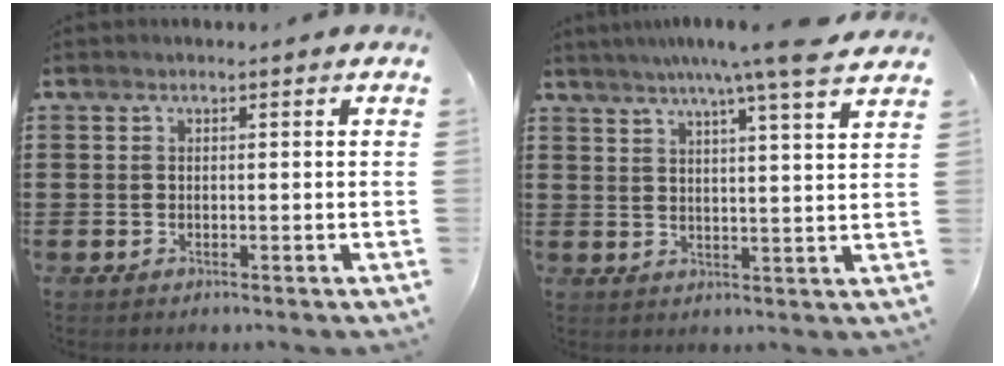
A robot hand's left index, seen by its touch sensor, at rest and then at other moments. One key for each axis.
{"total": 7.5, "fx": 5.9, "fy": -1.0, "fz": 4.5, "tx": -0.088, "ty": -0.026, "tz": 0.095}